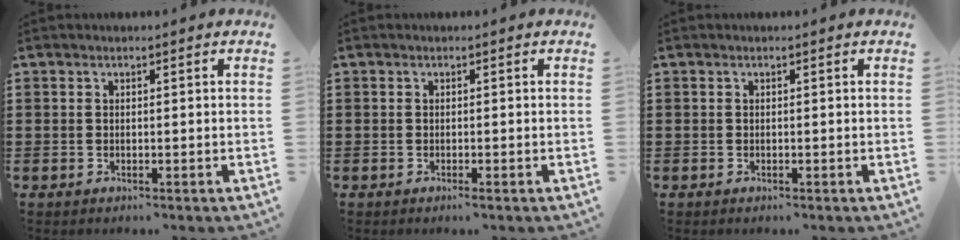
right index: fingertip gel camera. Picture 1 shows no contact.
{"total": 0.5, "force": [-0.3, 0.0, 0.4], "torque": [-0.008, -0.002, -0.006]}
{"total": 0.0}